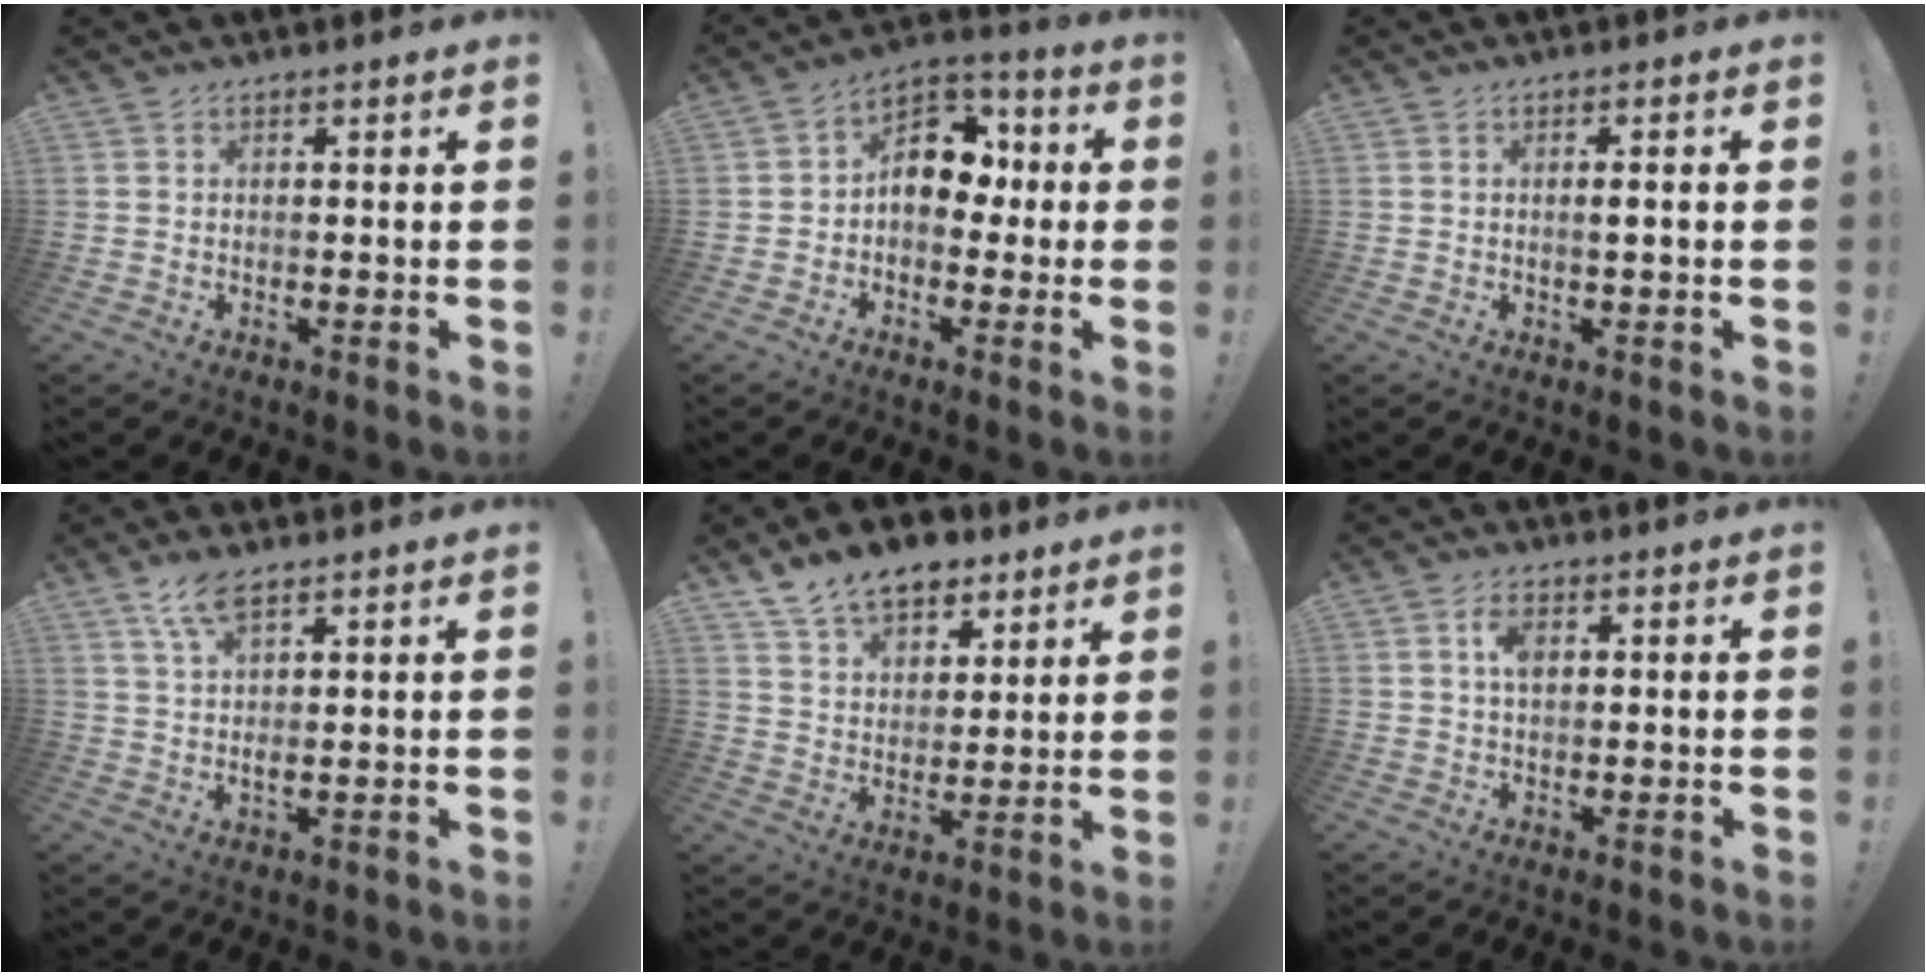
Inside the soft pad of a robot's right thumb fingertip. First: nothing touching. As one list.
[{"total": 11.1, "force": [-0.2, 8.8, 6.8], "torque": [-0.084, 0.018, 0.004]}, {"total": 1.6, "force": [0.3, -0.1, 1.6], "torque": [-0.015, -0.005, -0.001]}, {"total": 6.2, "force": [4.1, 1.5, 4.5], "torque": [-0.088, -0.014, 0.072]}, {"total": 12.5, "force": [8.9, 7.3, 4.9], "torque": [-0.077, -0.054, 0.167]}, {"total": 4.1, "force": [1.1, 2.4, 3.2], "torque": [-0.052, 0.002, 0.015]}]